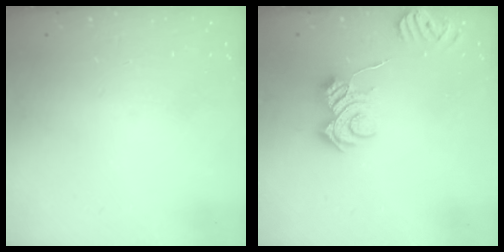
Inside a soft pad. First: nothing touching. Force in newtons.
{"total": 8.5, "press": 8.5, "slide": 0.7}